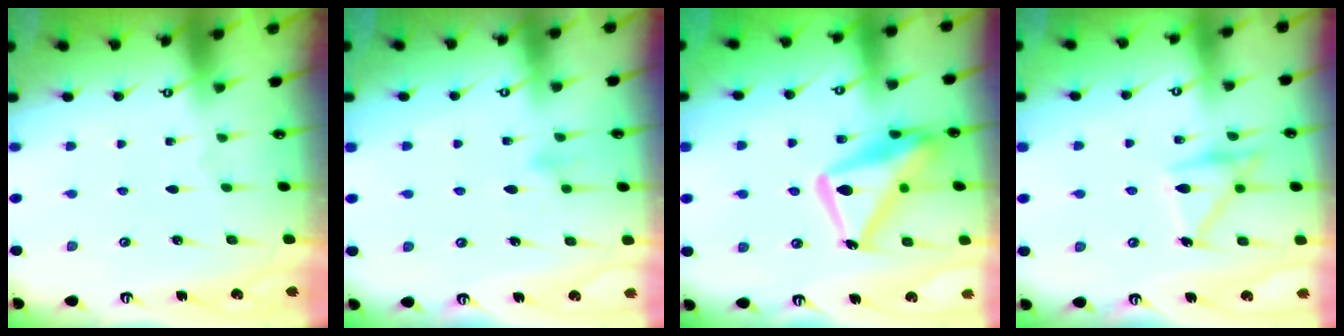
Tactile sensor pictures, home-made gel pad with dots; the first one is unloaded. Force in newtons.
{"total": 10.6, "press": 10.6, "slide": 0.5}
{"total": 18.9, "press": 18.8, "slide": 1.8}
{"total": 16.4, "press": 16.4, "slide": 0.8}